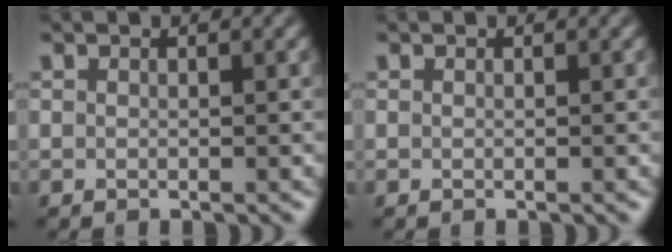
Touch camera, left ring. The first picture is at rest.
{"total": 0.0}